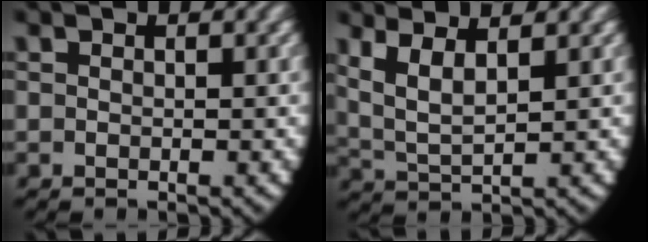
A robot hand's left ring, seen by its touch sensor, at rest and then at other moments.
{"total": 6.4, "force": [2.1, 4.4, 4.2], "torque": [-0.118, -0.009, 0.036]}